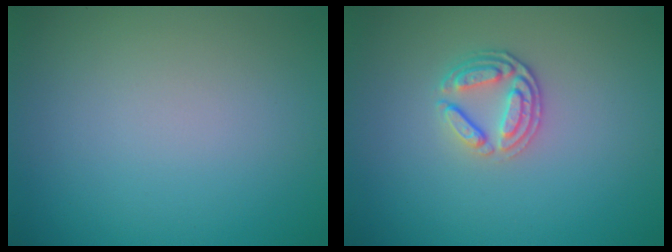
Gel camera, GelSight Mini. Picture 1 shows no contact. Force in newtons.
{"total": 2.7, "press": 2.4, "slide": 1.2}